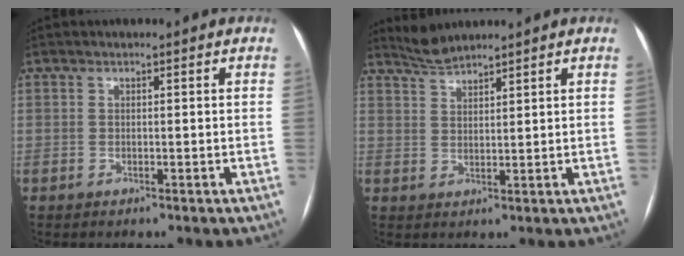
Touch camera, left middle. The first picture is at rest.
{"total": 3.4, "force": [3.3, -0.1, 0.2], "torque": [-0.010, 0.007, 0.070]}